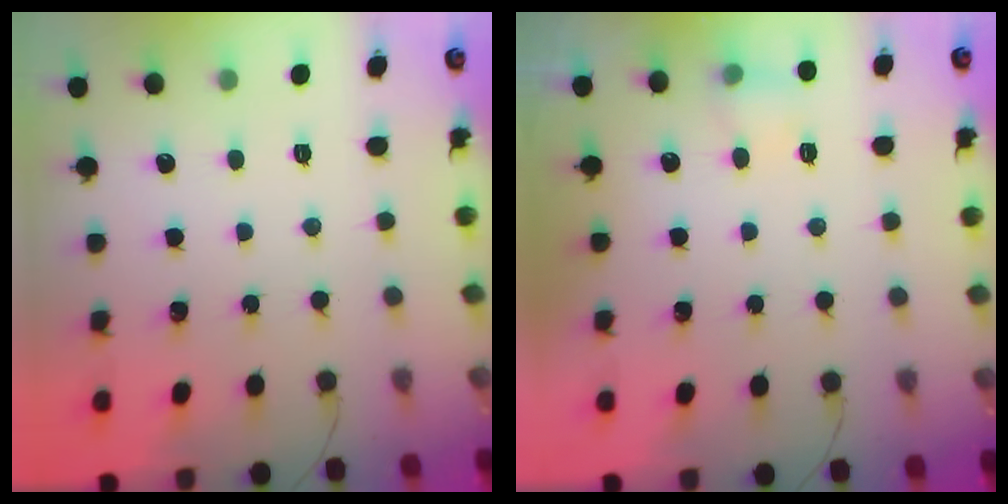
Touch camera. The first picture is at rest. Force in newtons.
{"total": 5.7, "press": 5.5, "slide": 1.6}